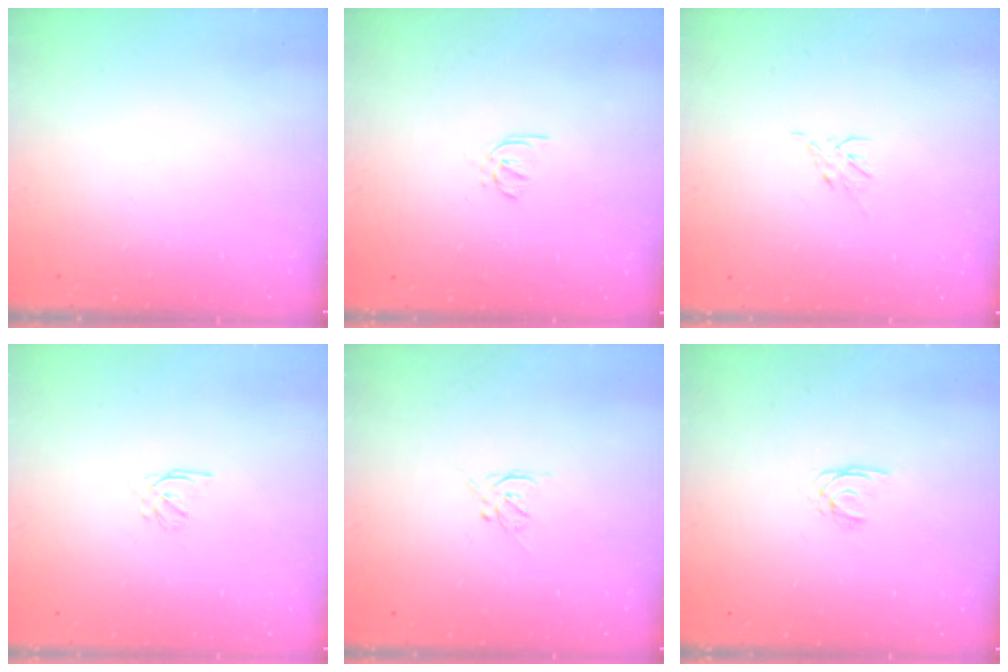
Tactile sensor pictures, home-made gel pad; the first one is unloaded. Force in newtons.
{"total": 2.0, "press": 1.9, "slide": 0.5}
{"total": 2.7, "press": 2.6, "slide": 0.7}
{"total": 1.2, "press": 1.0, "slide": 0.5}
{"total": 1.3, "press": 1.2, "slide": 0.5}
{"total": 2.0, "press": 1.9, "slide": 0.4}